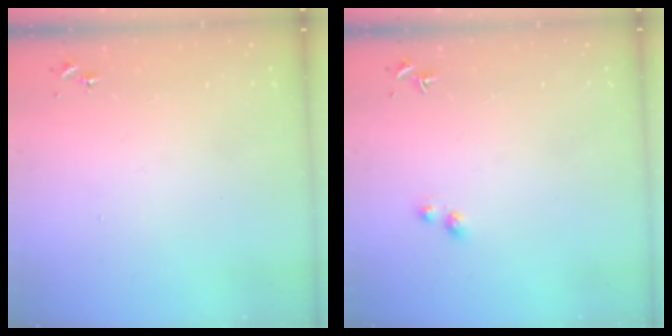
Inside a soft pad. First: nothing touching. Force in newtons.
{"total": 3.3, "press": 3.2, "slide": 0.5}